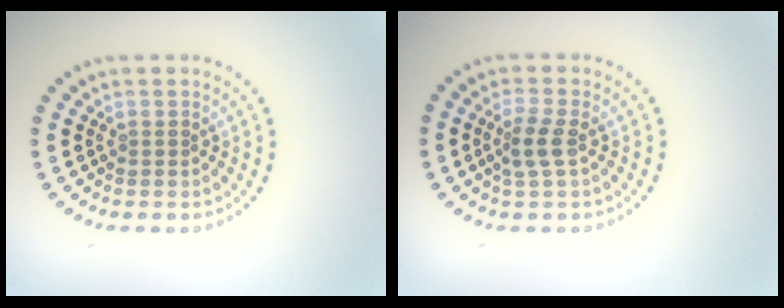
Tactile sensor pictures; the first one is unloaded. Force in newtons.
{"total": 2.1, "press": 1.9, "slide": 0.7}